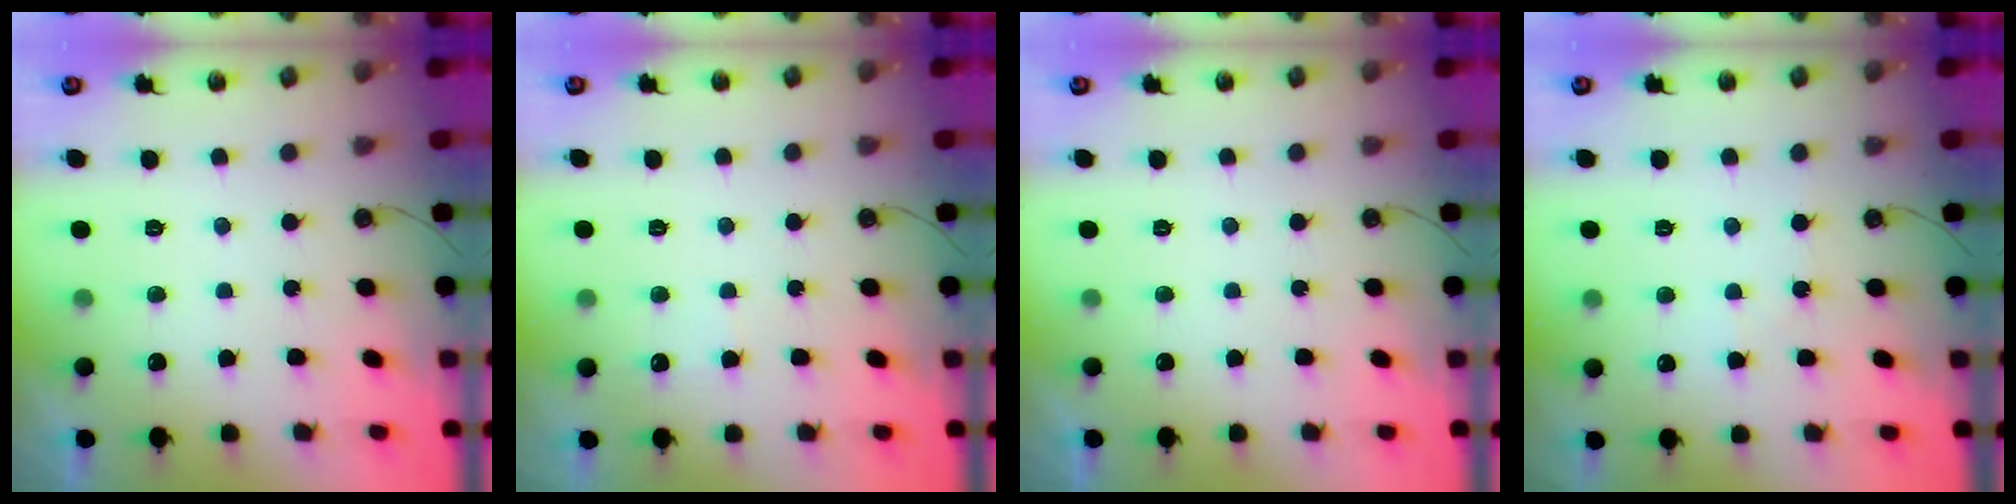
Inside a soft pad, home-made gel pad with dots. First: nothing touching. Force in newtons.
{"total": 5.2, "press": 5.1, "slide": 0.7}
{"total": 0.0}
{"total": 3.0, "press": 2.9, "slide": 0.5}